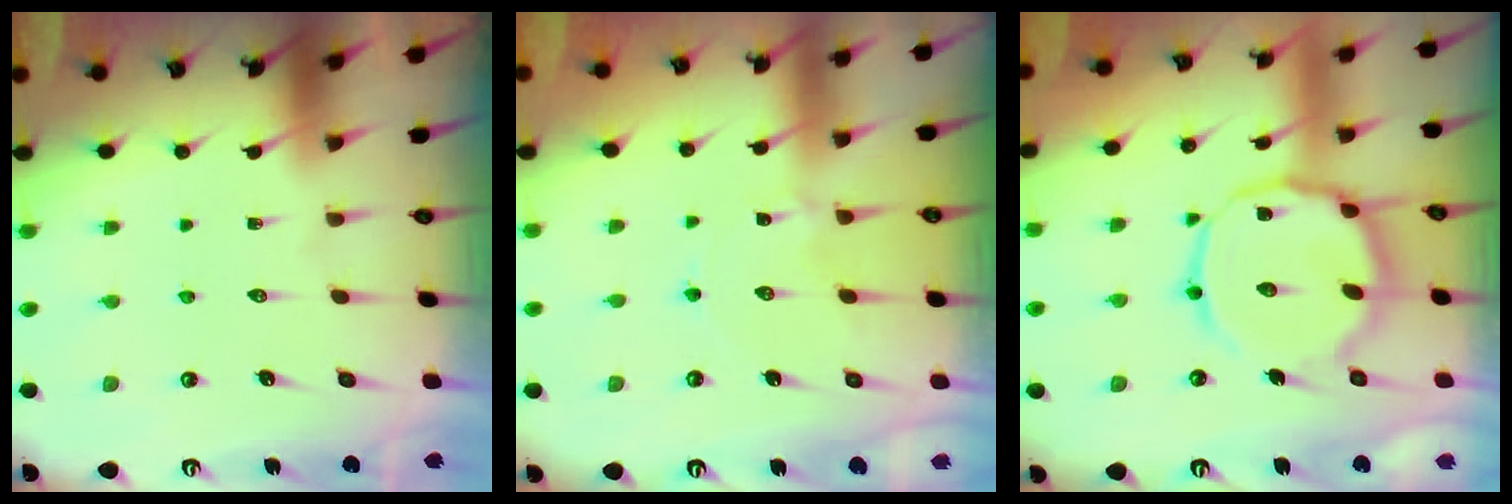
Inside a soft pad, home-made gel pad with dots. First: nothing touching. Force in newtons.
{"total": 2.2, "press": 2.2, "slide": 0.2}
{"total": 15.7, "press": 15.7, "slide": 1.0}